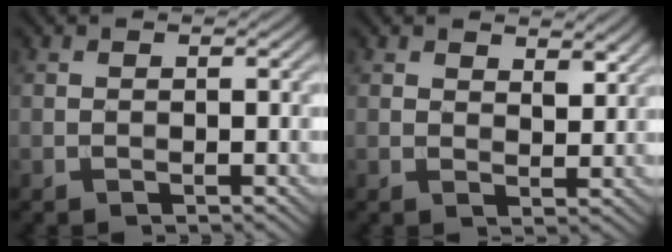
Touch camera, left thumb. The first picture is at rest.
{"total": 3.9, "force": [2.8, 1.8, 2.0], "torque": [-0.037, -0.004, 0.050]}